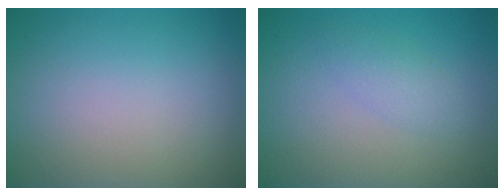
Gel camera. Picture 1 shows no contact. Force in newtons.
{"total": 1.7, "press": 1.7, "slide": 0.0}